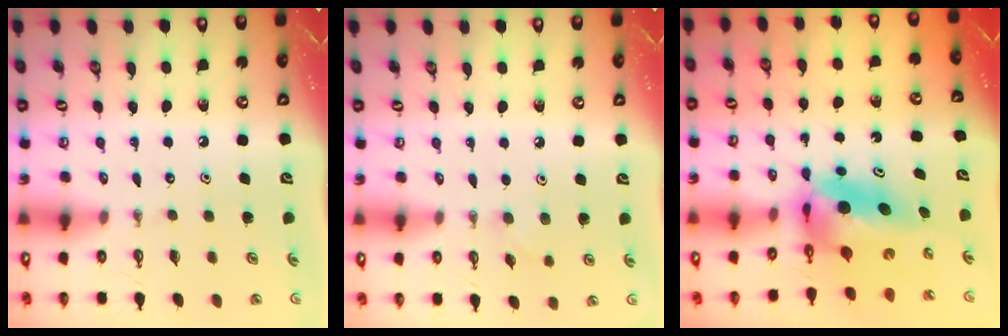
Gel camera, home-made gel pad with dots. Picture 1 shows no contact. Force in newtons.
{"total": 6.2, "press": 5.7, "slide": 2.7}
{"total": 6.7, "press": 6.5, "slide": 1.5}